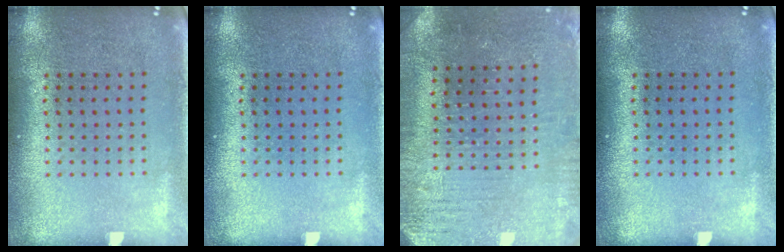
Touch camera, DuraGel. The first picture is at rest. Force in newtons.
{"total": 0.0}
{"total": 3.0, "press": 2.8, "slide": 1.0}
{"total": 0.0}